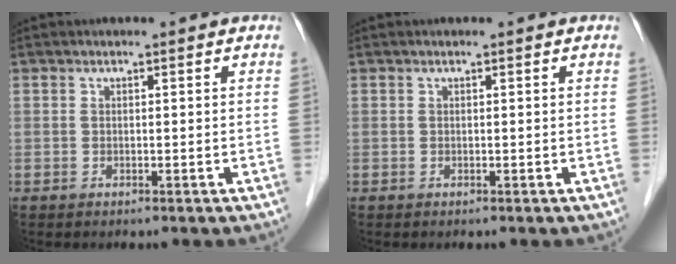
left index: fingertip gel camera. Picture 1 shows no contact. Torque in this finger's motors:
{"motor_torque": [-0.04, 0.05, 0.00, 0.00]}